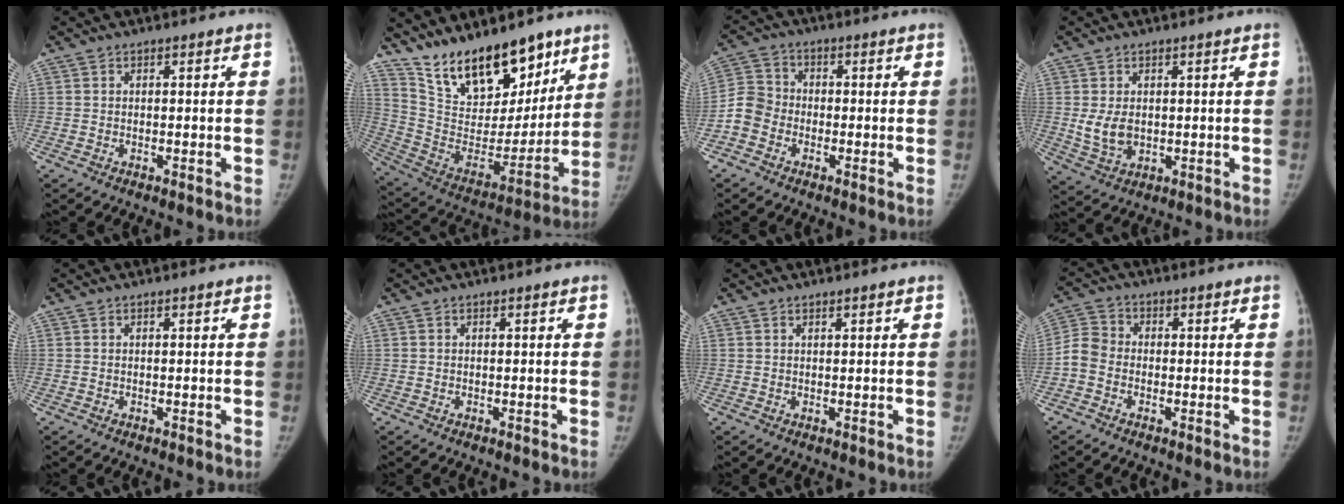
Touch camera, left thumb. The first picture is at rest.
{"total": 22.2, "force": [16.1, 9.9, 11.8], "torque": [-0.148, -0.083, 0.281]}
{"total": 5.6, "force": [-2.2, 4.7, 2.0], "torque": [-0.028, 0.014, -0.055]}
{"total": 5.2, "force": [0.4, 3.6, 3.8], "torque": [-0.064, -0.013, 0.019]}
{"total": 0.0}
{"total": 0.0}
{"total": 0.6, "force": [0.6, 0.1, 0.3], "torque": [-0.007, -0.003, 0.011]}
{"total": 4.7, "force": [-1.4, 3.8, 2.4], "torque": [-0.045, 0.012, -0.041]}